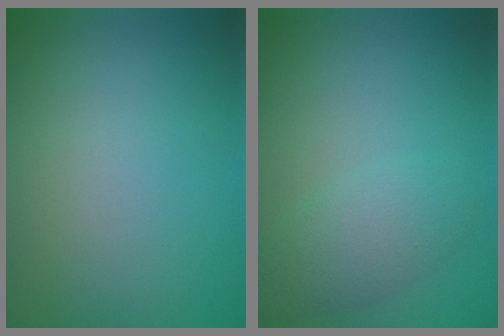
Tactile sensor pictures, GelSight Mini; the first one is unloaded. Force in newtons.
{"total": 2.9, "press": 2.9, "slide": 0.2}